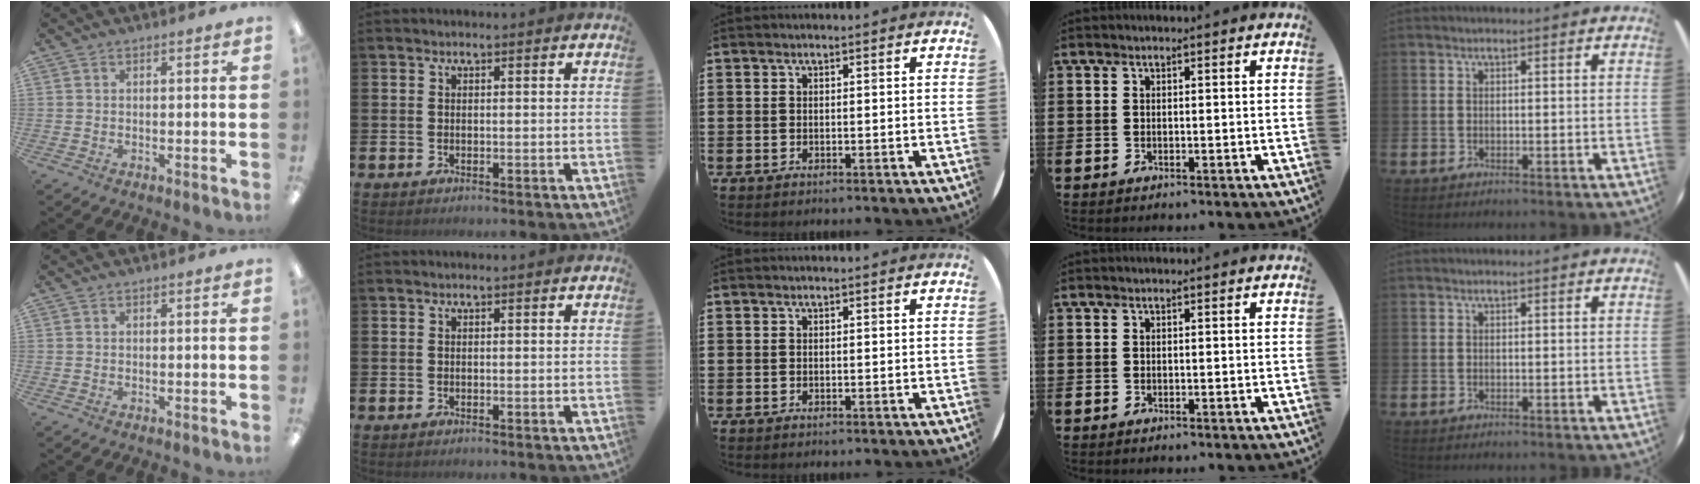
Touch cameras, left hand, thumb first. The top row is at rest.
{}